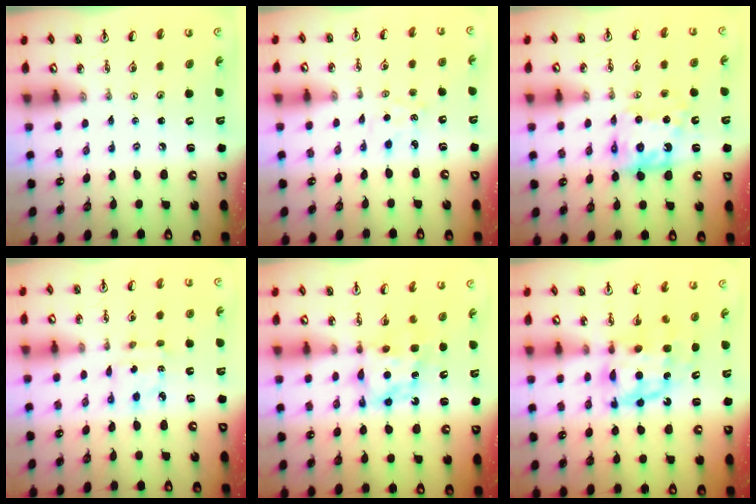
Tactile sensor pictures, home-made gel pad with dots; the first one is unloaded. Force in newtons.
{"total": 2.5, "press": 2.5, "slide": 0.4}
{"total": 10.6, "press": 10.6, "slide": 0.4}
{"total": 2.7, "press": 2.7, "slide": 0.2}
{"total": 6.9, "press": 6.9, "slide": 0.4}
{"total": 8.2, "press": 8.2, "slide": 0.8}